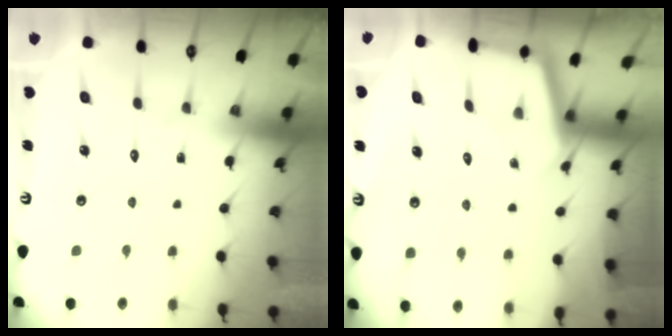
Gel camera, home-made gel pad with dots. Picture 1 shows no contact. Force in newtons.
{"total": 2.3, "press": 2.3, "slide": 0.2}